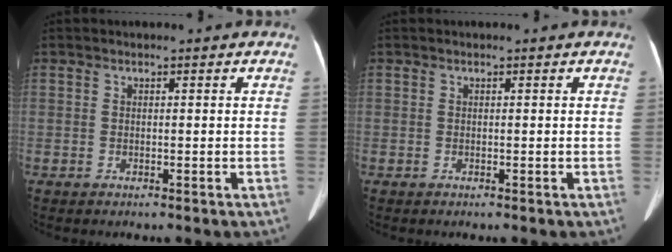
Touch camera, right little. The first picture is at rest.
{"total": 0.0}